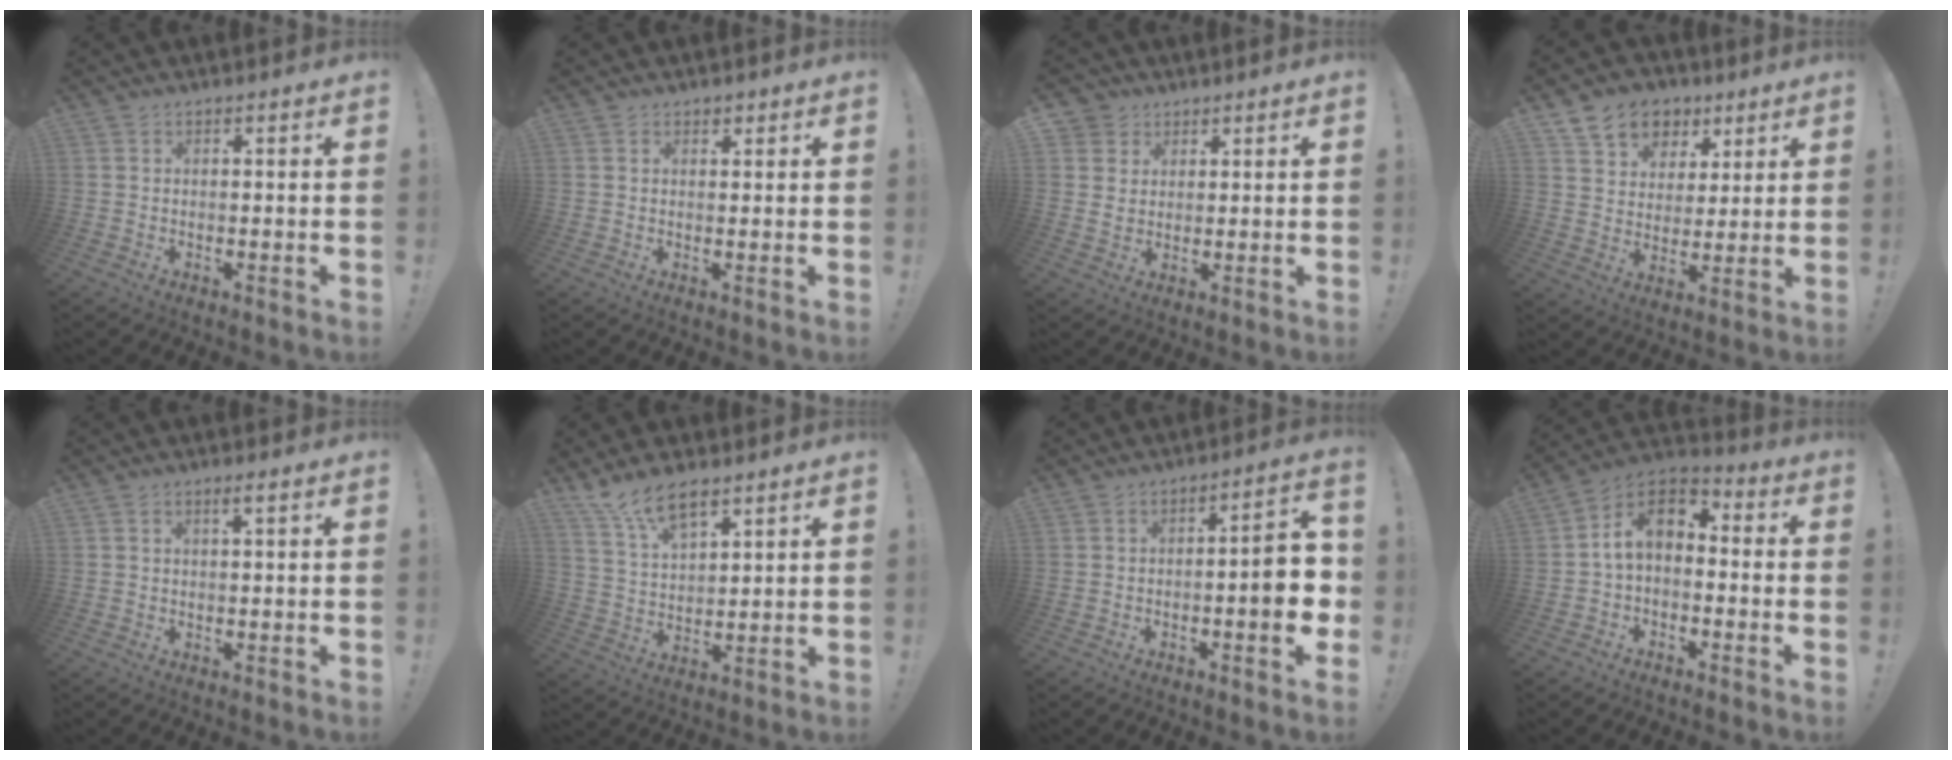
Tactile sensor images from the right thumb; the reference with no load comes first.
{"total": 1.2, "force": [0.8, 0.8, 0.3], "torque": [0.004, -0.005, 0.014]}
{"total": 5.2, "force": [2.6, 4.5, 0.5], "torque": [-0.005, -0.016, 0.049]}
{"total": 10.7, "force": [5.9, 8.4, 3.2], "torque": [-0.047, -0.038, 0.118]}
{"total": 1.9, "force": [0.8, 0.3, 1.7], "torque": [-0.030, 0.000, 0.011]}
{"total": 9.8, "force": [7.2, 3.8, 5.5], "torque": [-0.108, -0.033, 0.135]}
{"total": 10.6, "force": [-2.2, 2.8, 10.0], "torque": [-0.125, 0.007, -0.038]}
{"total": 9.8, "force": [0.8, 6.2, 7.5], "torque": [-0.125, 0.015, 0.021]}